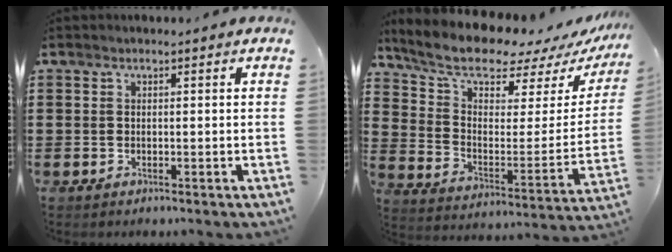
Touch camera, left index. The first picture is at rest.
{"total": 9.5, "force": [8.5, 2.4, 3.6], "torque": [-0.099, -0.063, 0.144]}